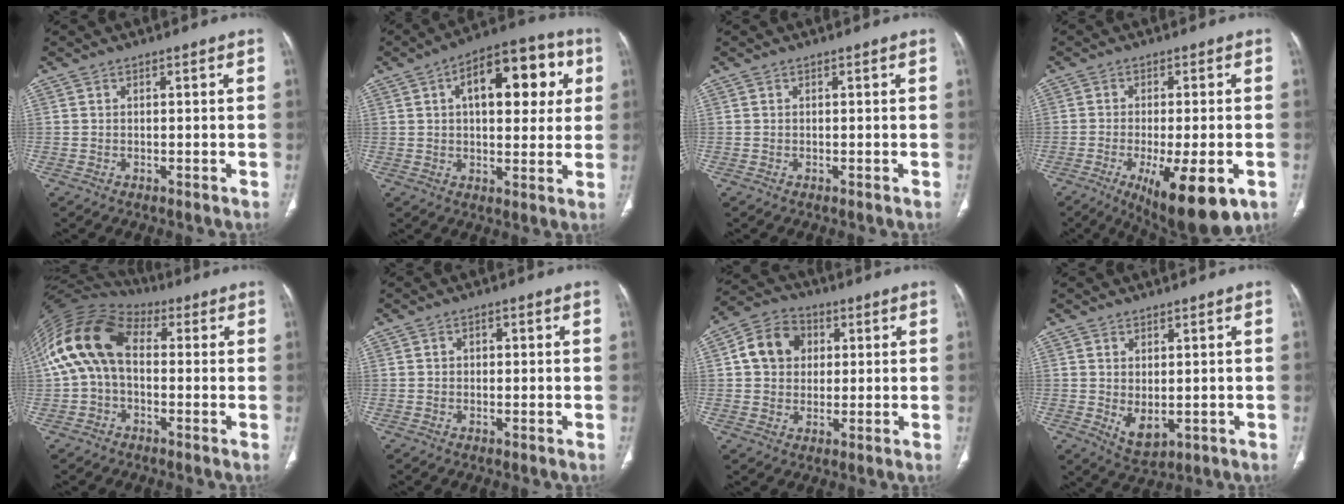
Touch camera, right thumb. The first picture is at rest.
{"total": 17.3, "force": [5.0, 8.8, 14.1], "torque": [-0.151, 0.018, 0.065]}
{"total": 0.0}
{"total": 15.3, "force": [-6.5, 5.1, 12.9], "torque": [-0.174, -0.008, -0.085]}
{"total": 15.0, "force": [1.3, 9.8, 11.4], "torque": [-0.225, 0.044, 0.014]}
{"total": 1.4, "force": [0.2, 1.1, 0.8], "torque": [-0.006, 0.003, 0.001]}
{"total": 9.9, "force": [2.0, 8.2, 5.1], "torque": [-0.067, 0.008, 0.024]}
{"total": 5.0, "force": [-0.4, 2.9, 4.1], "torque": [-0.062, -0.010, 0.012]}